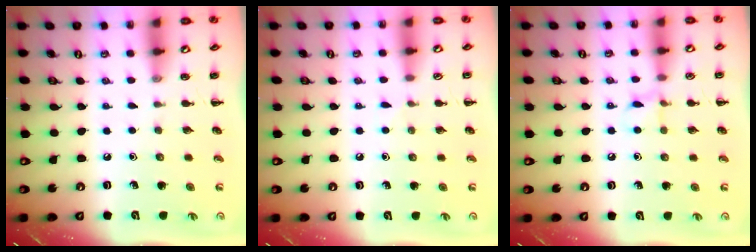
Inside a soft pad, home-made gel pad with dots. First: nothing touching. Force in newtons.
{"total": 3.8, "press": 3.6, "slide": 1.4}
{"total": 6.0, "press": 5.7, "slide": 2.0}